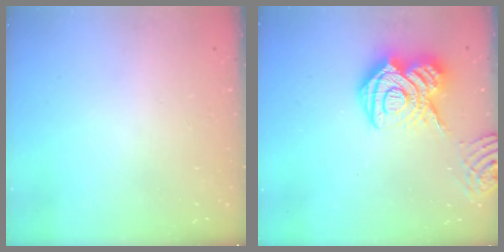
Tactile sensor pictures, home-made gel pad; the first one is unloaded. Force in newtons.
{"total": 18.2, "press": 18.1, "slide": 2.0}